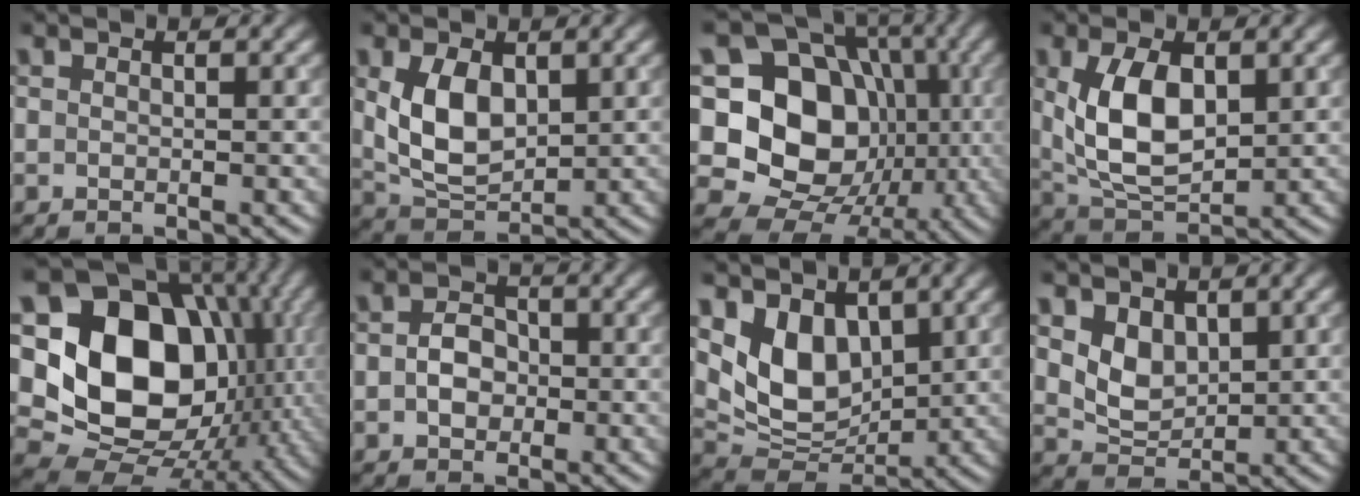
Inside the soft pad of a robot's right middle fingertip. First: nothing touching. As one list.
[{"total": 5.5, "force": [1.0, 3.4, 4.2], "torque": [-0.095, -0.003, 0.028]}, {"total": 16.2, "force": [-0.5, 13.5, 9.0], "torque": [-0.147, 0.002, -0.022]}, {"total": 6.7, "force": [1.1, 3.6, 5.5], "torque": [-0.118, -0.003, 0.028]}, {"total": 16.7, "force": [1.2, 12.7, 10.7], "torque": [-0.174, 0.000, 0.013]}, {"total": 2.7, "force": [-0.5, 2.1, 1.6], "torque": [-0.029, 0.002, -0.012]}, {"total": 6.3, "force": [2.5, 4.2, 4.0], "torque": [-0.076, -0.021, 0.047]}, {"total": 3.3, "force": [1.3, 2.4, 1.9], "torque": [-0.042, -0.009, 0.029]}]